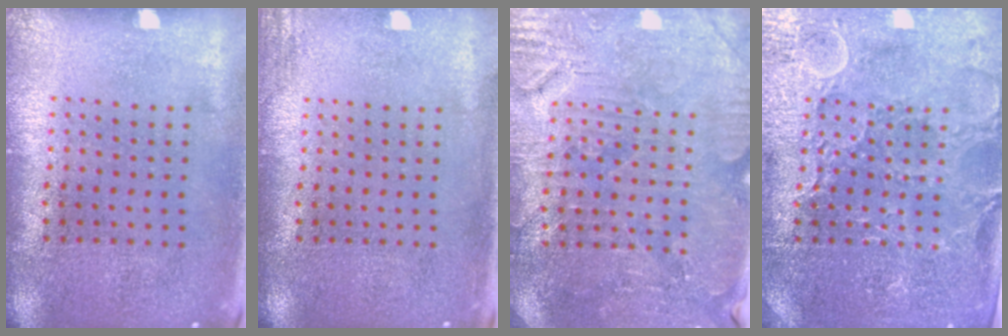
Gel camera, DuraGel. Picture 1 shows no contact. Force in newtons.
{"total": 1.4, "press": 1.4, "slide": 0.2}
{"total": 3.3, "press": 3.2, "slide": 0.3}
{"total": 3.6, "press": 3.6, "slide": 0.7}